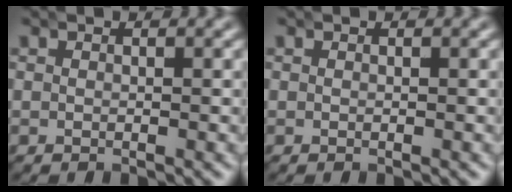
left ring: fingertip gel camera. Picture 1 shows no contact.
{"total": 0.0}